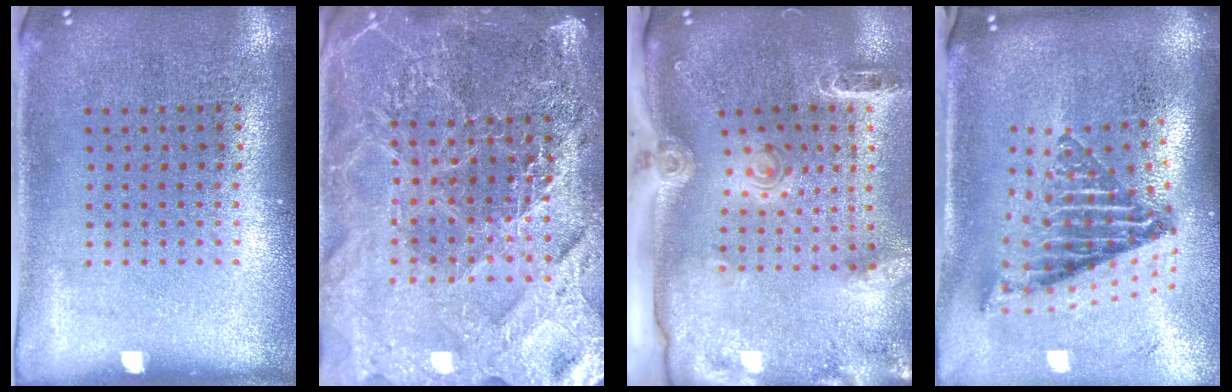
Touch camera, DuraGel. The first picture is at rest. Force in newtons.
{"total": 5.3, "press": 4.8, "slide": 2.3}
{"total": 2.5, "press": 2.0, "slide": 1.5}
{"total": 2.2, "press": 1.5, "slide": 1.6}